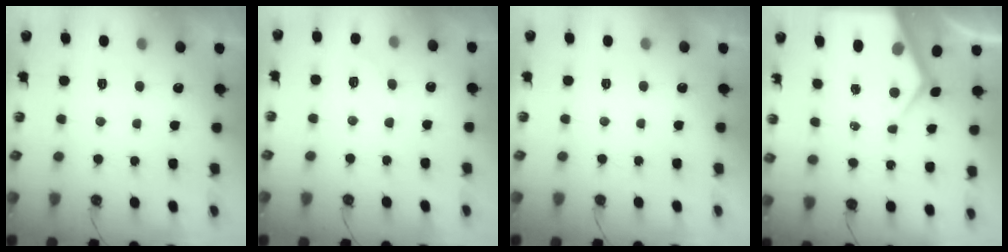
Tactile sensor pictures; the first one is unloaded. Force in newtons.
{"total": 3.8, "press": 3.8, "slide": 0.6}
{"total": 0.0}
{"total": 8.8, "press": 8.8, "slide": 0.9}